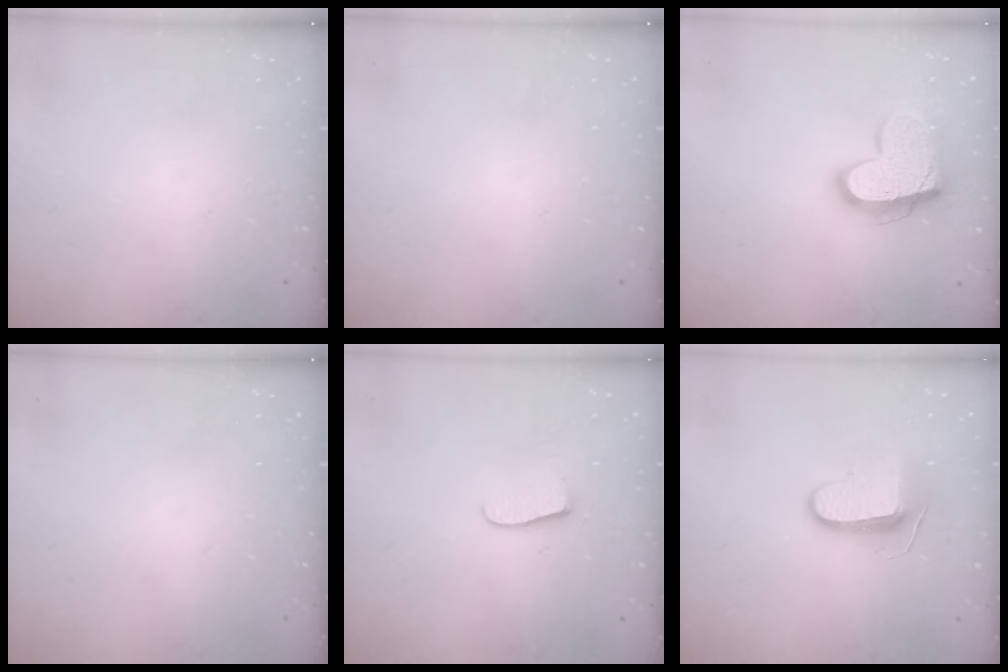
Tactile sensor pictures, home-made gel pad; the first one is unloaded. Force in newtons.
{"total": 0.0}
{"total": 17.0, "press": 16.9, "slide": 1.4}
{"total": 0.0}
{"total": 6.5, "press": 6.5, "slide": 0.6}
{"total": 9.1, "press": 9.1, "slide": 1.0}